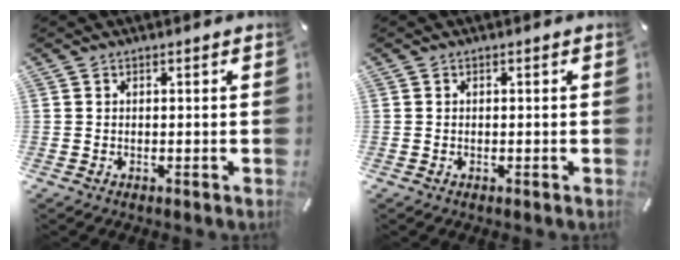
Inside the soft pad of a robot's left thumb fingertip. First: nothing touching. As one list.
[{"total": 0.0}]